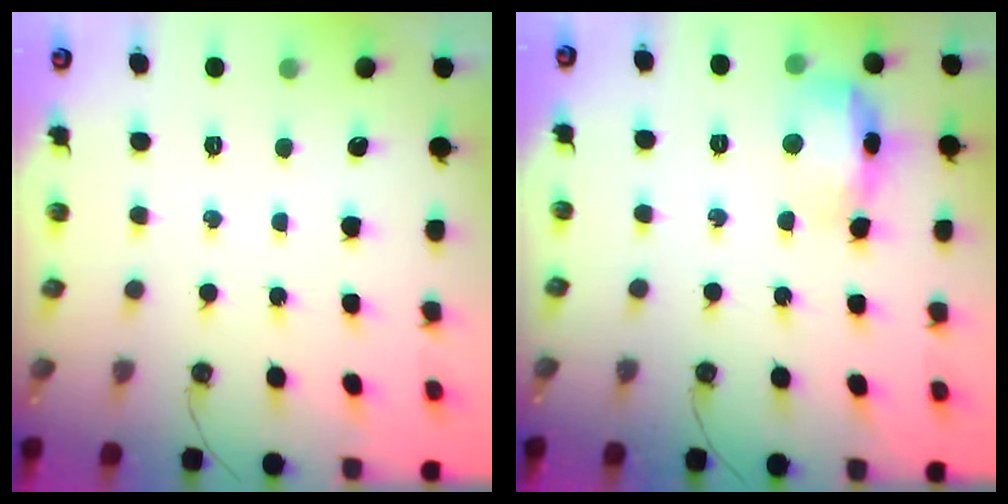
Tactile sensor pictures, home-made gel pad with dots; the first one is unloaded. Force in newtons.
{"total": 13.7, "press": 13.6, "slide": 1.2}